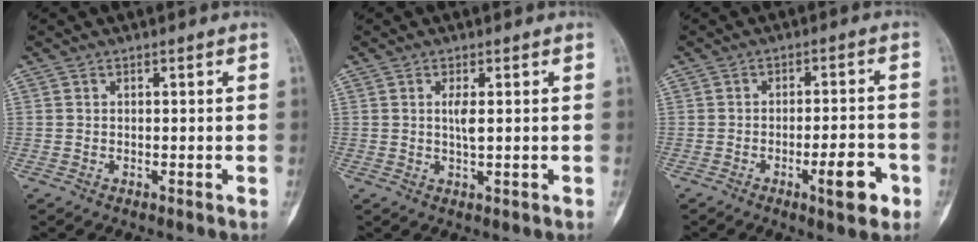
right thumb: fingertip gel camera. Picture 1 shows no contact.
{"total": 2.5, "force": [0.4, 0.5, 2.4], "torque": [-0.048, -0.004, 0.010]}
{"total": 7.6, "force": [-3.3, 2.2, 6.5], "torque": [-0.084, 0.017, -0.045]}